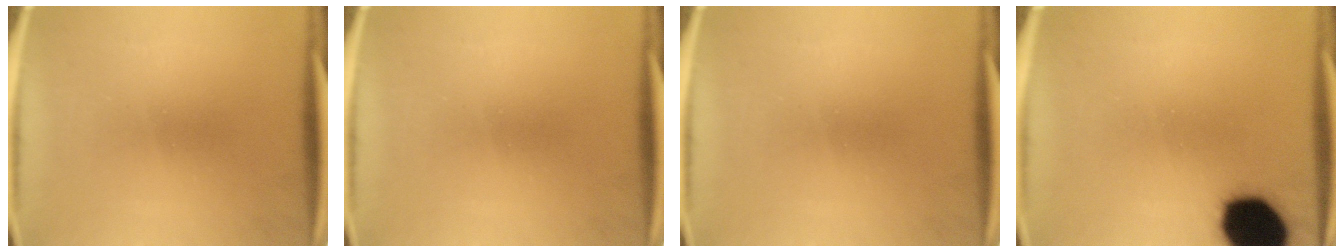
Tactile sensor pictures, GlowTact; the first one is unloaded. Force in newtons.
{"total": 0.0}
{"total": 0.0}
{"total": 17.4}